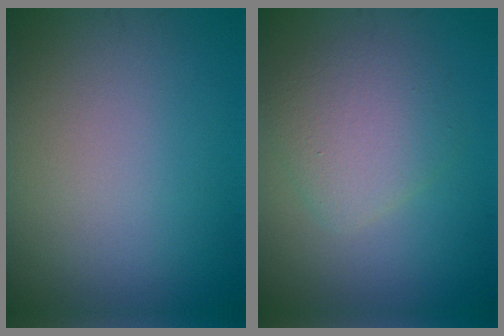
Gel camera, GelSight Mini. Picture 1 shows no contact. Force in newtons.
{"total": 3.6, "press": 3.6, "slide": 0.4}